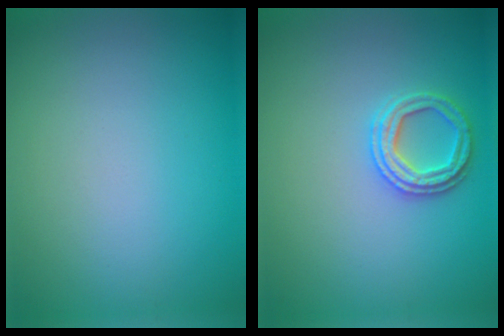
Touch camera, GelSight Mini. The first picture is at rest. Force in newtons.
{"total": 2.4, "press": 2.4, "slide": 0.1}